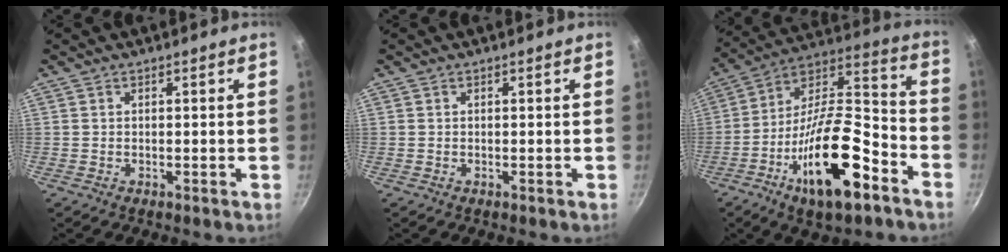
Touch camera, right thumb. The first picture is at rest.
{"total": 0.0}
{"total": 23.4, "force": [-10.7, 9.0, 18.7], "torque": [-0.292, 0.056, -0.186]}